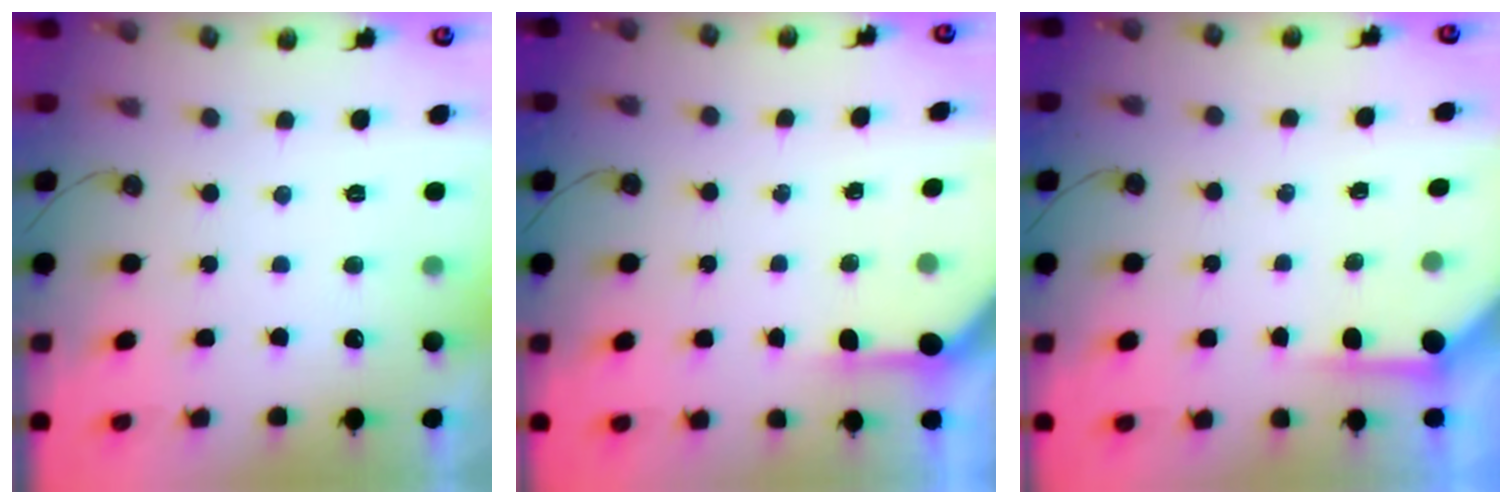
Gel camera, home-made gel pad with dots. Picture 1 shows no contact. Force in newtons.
{"total": 3.6, "press": 3.6, "slide": 0.2}
{"total": 4.0, "press": 3.9, "slide": 0.3}